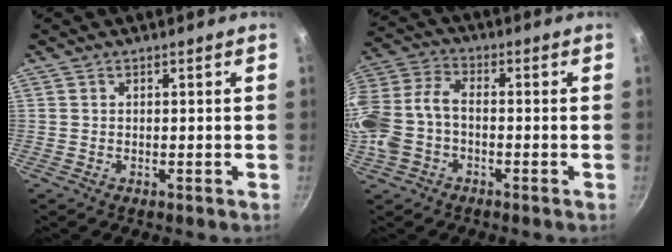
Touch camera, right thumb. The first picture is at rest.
{"total": 12.5, "force": [-3.1, 8.2, 8.9], "torque": [-0.191, 0.037, -0.075]}